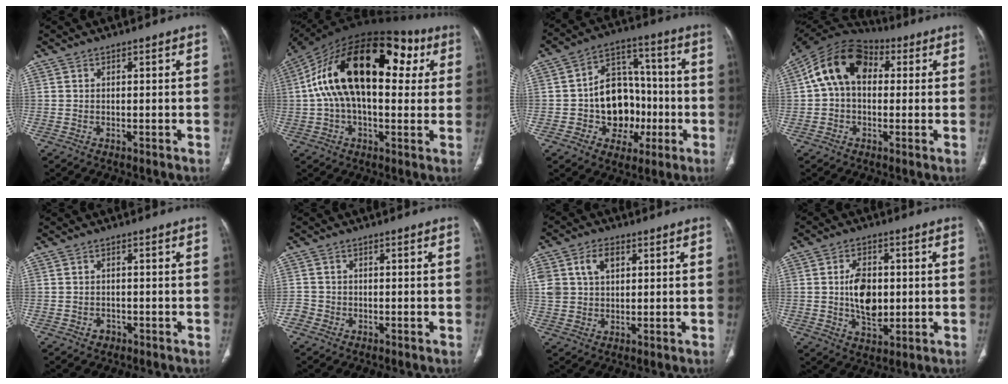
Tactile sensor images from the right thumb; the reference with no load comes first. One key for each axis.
{"total": 27.4, "fx": 6.3, "fy": 14.8, "fz": 22.1, "tx": -0.379, "ty": 0.055, "tz": 0.091}
{"total": 15.1, "fx": -2.7, "fy": 11.6, "fz": 9.3, "tx": -0.087, "ty": 0.042, "tz": -0.038}
{"total": 13.9, "fx": 2.5, "fy": 9.6, "fz": 9.7, "tx": -0.157, "ty": 0.040, "tz": 0.029}
{"total": 1.7, "fx": -0.8, "fy": 1.4, "fz": 0.5, "tx": -0.004, "ty": 0.008, "tz": -0.008}
{"total": 2.4, "fx": -1.0, "fy": 2.1, "fz": 0.2, "tx": 0.004, "ty": 0.011, "tz": -0.025}
{"total": 9.5, "fx": 3.1, "fy": 6.8, "fz": 5.8, "tx": -0.117, "ty": 0.005, "tz": 0.063}
{"total": 9.4, "fx": 0.2, "fy": 6.0, "fz": 7.3, "tx": -0.104, "ty": -0.004, "tz": 0.007}